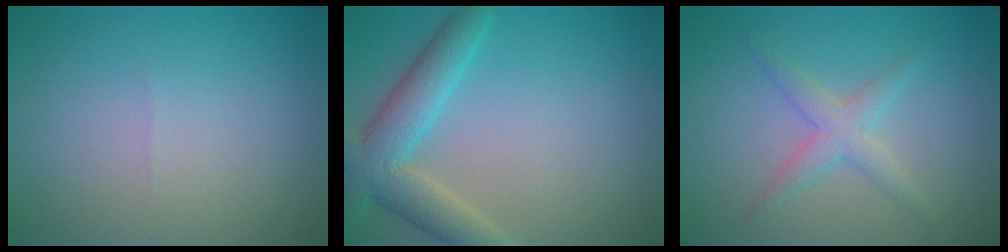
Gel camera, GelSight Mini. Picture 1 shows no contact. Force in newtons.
{"total": 5.4, "press": 5.4, "slide": 0.2}
{"total": 2.3, "press": 2.3, "slide": 0.1}